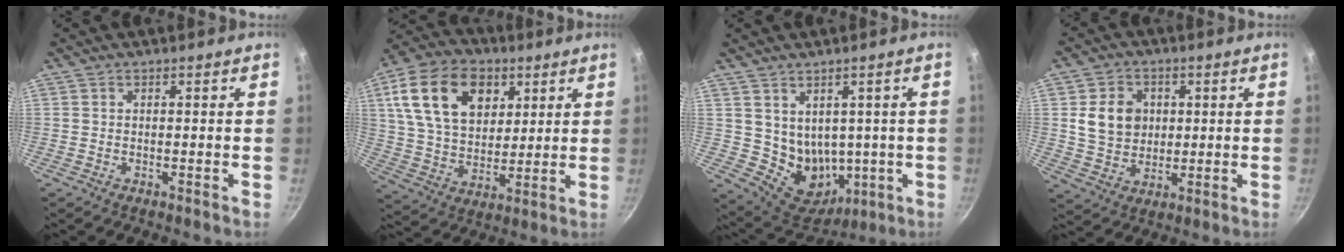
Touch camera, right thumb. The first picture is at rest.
{"total": 19.6, "force": [7.3, 13.2, 12.4], "torque": [-0.202, -0.011, 0.126]}
{"total": 10.4, "force": [1.1, 8.5, 6.0], "torque": [-0.066, -0.019, 0.048]}
{"total": 9.5, "force": [1.7, 7.9, 5.0], "torque": [-0.062, -0.004, 0.032]}